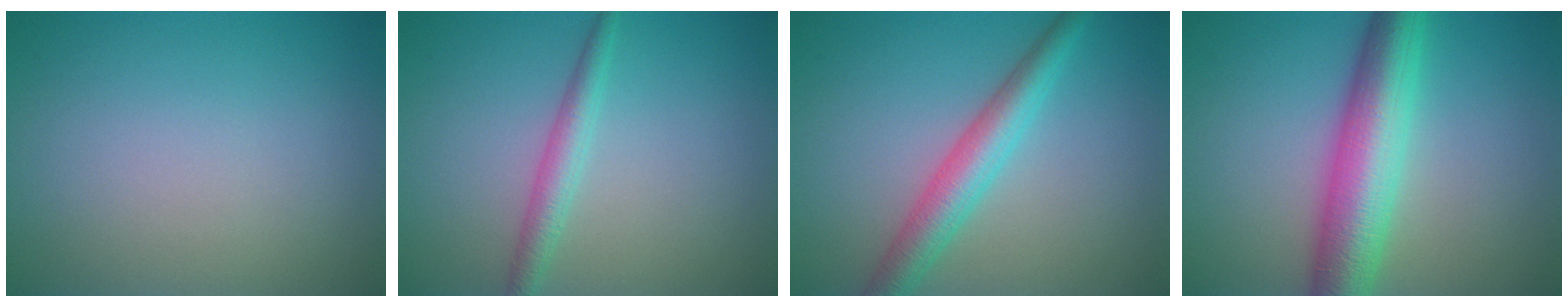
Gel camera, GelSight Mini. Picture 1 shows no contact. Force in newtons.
{"total": 2.3, "press": 2.3, "slide": 0.0}
{"total": 4.3, "press": 4.3, "slide": 0.0}
{"total": 7.9, "press": 7.9, "slide": 0.1}